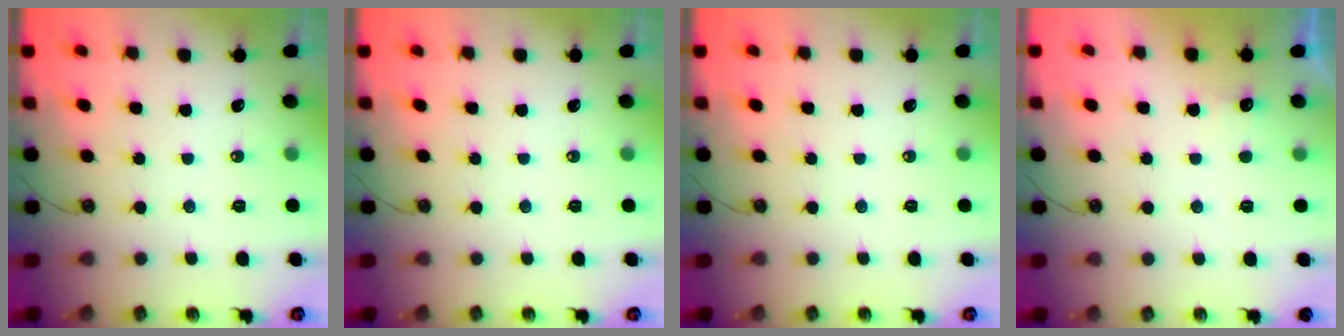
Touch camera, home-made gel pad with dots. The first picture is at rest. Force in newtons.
{"total": 0.0}
{"total": 0.0}
{"total": 1.5, "press": 1.4, "slide": 0.6}